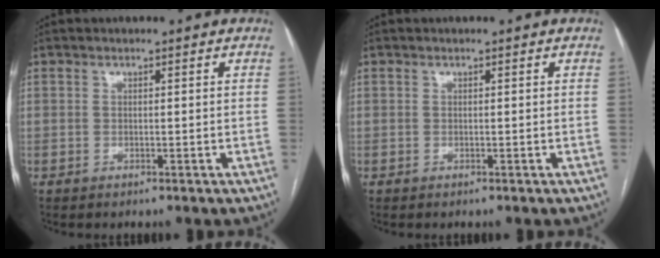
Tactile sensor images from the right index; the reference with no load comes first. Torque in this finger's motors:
{"motor_torque": [0.00, 0.00, 0.00, 0.00]}